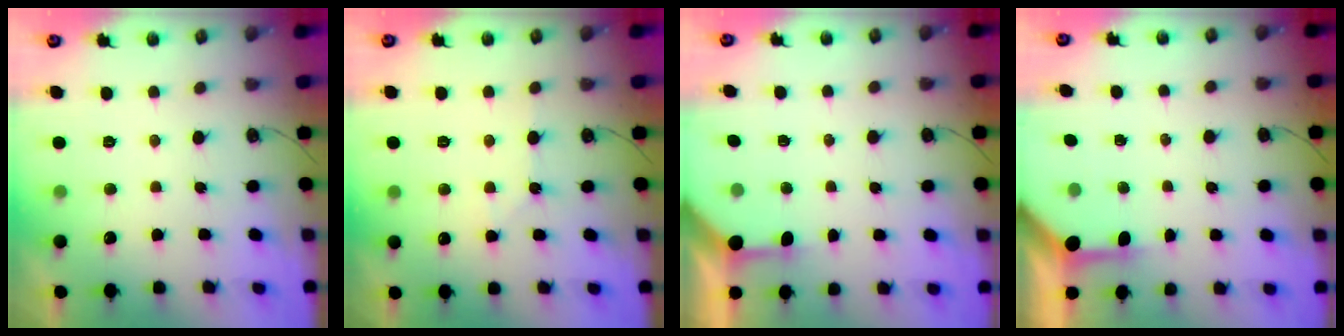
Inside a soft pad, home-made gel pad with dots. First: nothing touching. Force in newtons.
{"total": 4.2, "press": 4.1, "slide": 0.6}
{"total": 2.7, "press": 2.6, "slide": 0.3}
{"total": 3.5, "press": 3.4, "slide": 0.4}